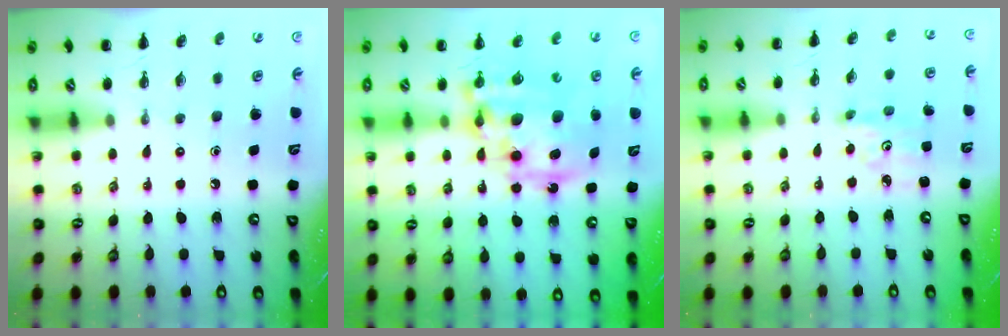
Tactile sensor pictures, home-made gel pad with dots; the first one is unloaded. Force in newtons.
{"total": 16.5, "press": 16.1, "slide": 3.6}
{"total": 2.9, "press": 2.8, "slide": 0.7}